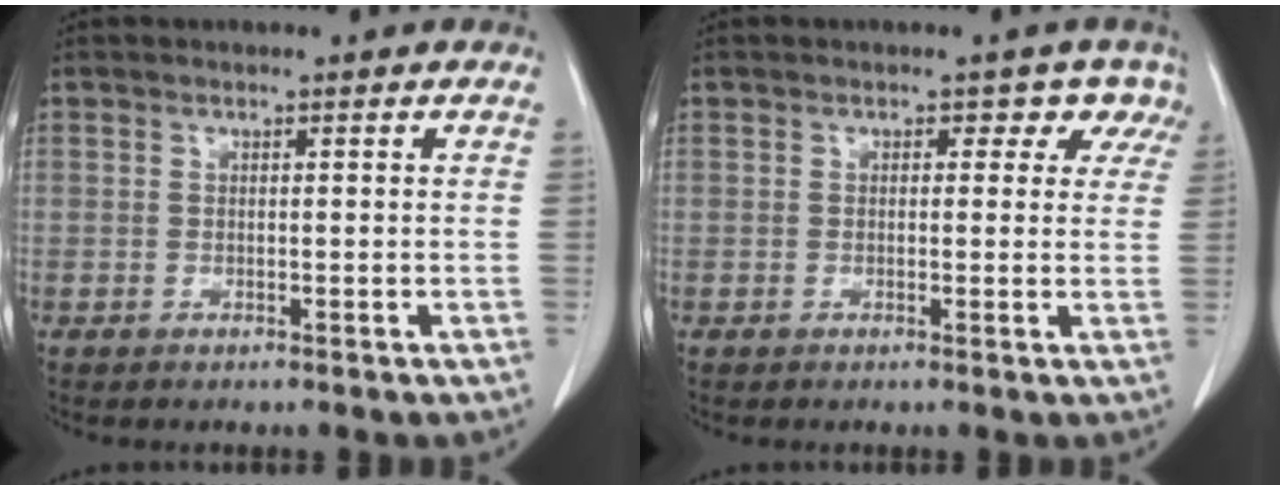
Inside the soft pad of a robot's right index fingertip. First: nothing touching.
{"total": 3.4, "force": [2.2, 2.5, 0.8], "torque": [0.014, -0.001, 0.002]}